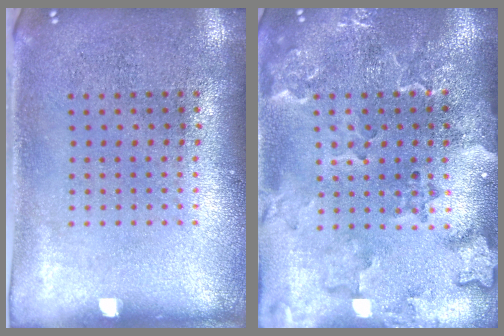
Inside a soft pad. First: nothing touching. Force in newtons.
{"total": 2.6, "press": 2.3, "slide": 1.1}